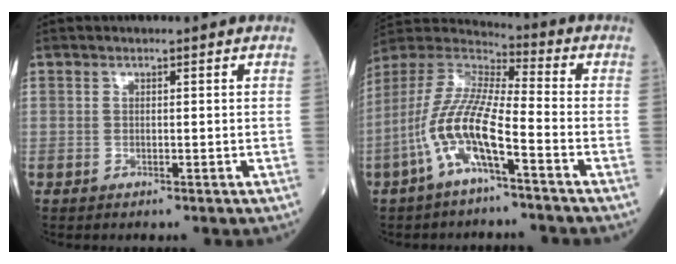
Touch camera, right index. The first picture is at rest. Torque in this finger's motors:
{"motor_torque": [1.49, -0.65, 1.05, 0.21]}